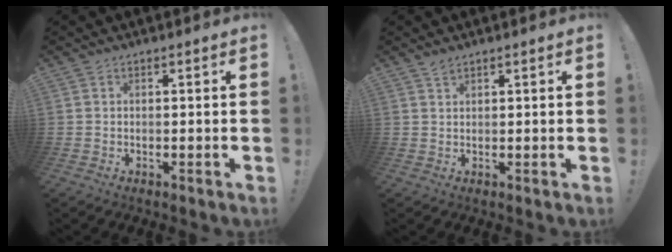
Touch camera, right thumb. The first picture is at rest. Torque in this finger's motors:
{"motor_torque": [-0.12, 0.28, 0.16, 0.23, 0.00]}